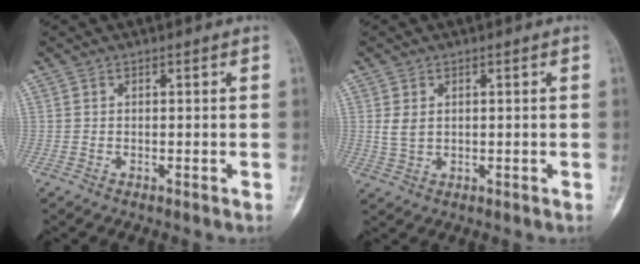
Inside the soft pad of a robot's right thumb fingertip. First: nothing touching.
{"total": 2.7, "force": [0.6, 1.9, 1.8], "torque": [-0.030, 0.000, 0.018]}